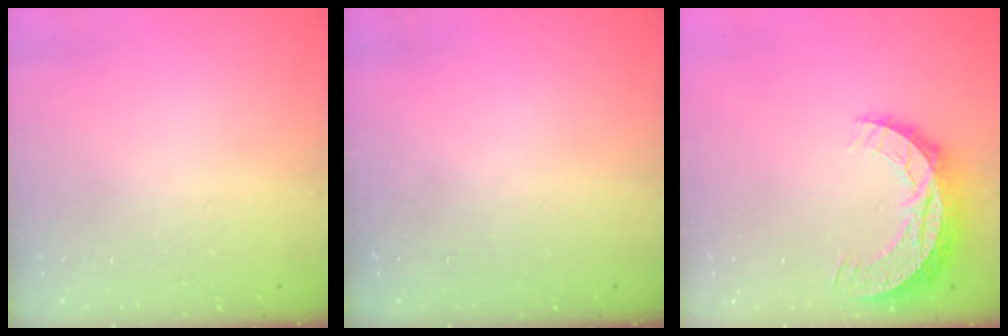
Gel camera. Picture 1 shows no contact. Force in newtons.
{"total": 0.0}
{"total": 10.4, "press": 10.4, "slide": 0.6}